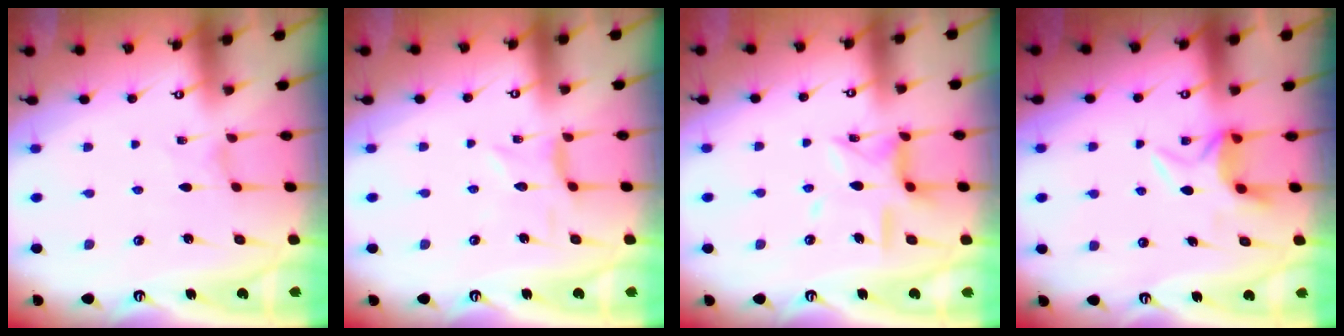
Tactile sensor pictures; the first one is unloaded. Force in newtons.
{"total": 1.2, "press": 1.2, "slide": 0.1}
{"total": 11.8, "press": 11.8, "slide": 1.1}
{"total": 6.2, "press": 6.0, "slide": 1.4}